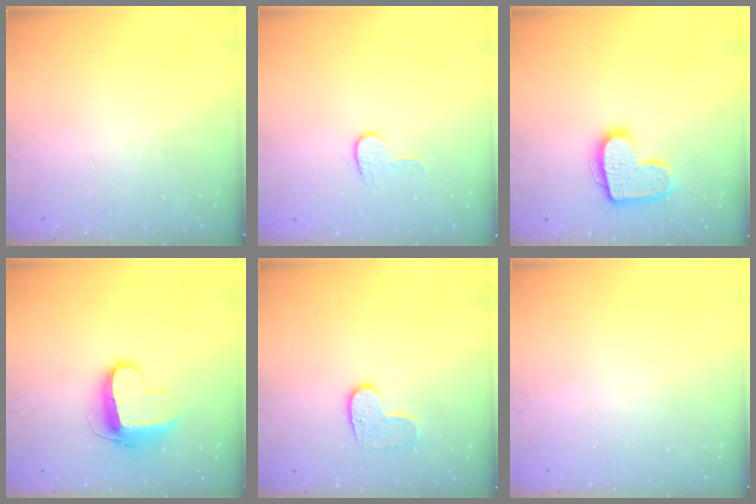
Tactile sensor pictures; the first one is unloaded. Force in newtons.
{"total": 5.4, "press": 5.4, "slide": 0.5}
{"total": 12.8, "press": 12.8, "slide": 0.6}
{"total": 10.4, "press": 10.4, "slide": 0.5}
{"total": 7.0, "press": 7.0, "slide": 0.2}
{"total": 0.0}